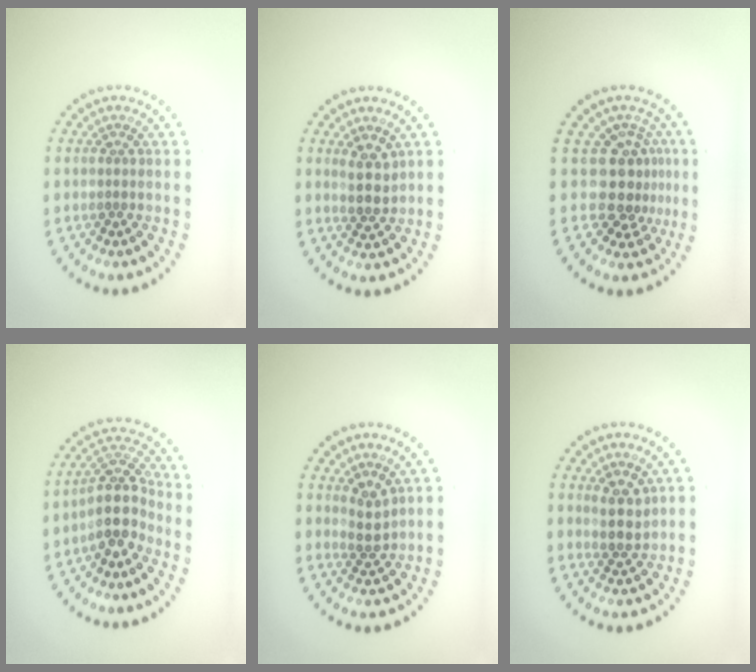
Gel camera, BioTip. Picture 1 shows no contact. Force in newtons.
{"total": 2.5, "press": 2.2, "slide": 1.3}
{"total": 3.6, "press": 2.7, "slide": 2.4}
{"total": 4.0, "press": 3.2, "slide": 2.3}
{"total": 1.9, "press": 1.6, "slide": 1.0}
{"total": 2.5, "press": 2.2, "slide": 1.3}